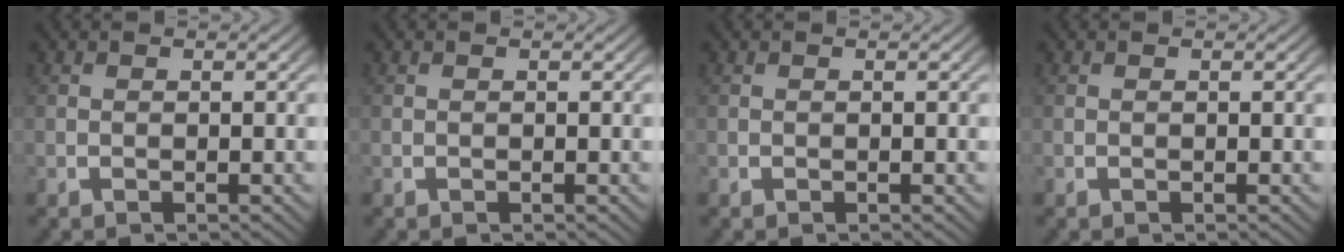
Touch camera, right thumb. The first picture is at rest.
{"total": 0.0}
{"total": 0.0}
{"total": 0.0}